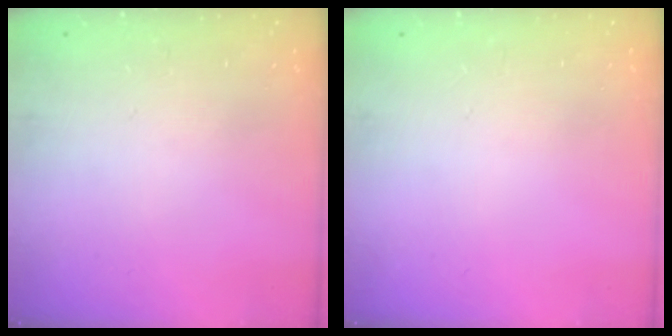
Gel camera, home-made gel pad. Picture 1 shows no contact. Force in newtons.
{"total": 0.0}